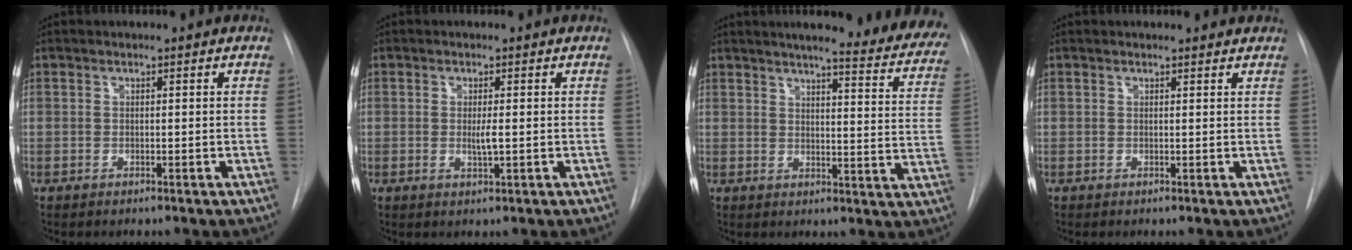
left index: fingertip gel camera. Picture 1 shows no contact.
{"total": 2.0, "force": [0.0, 0.3, 1.9], "torque": [-0.039, -0.003, 0.000]}
{"total": 23.3, "force": [20.6, 2.3, 10.6], "torque": [-0.129, -0.080, 0.223]}
{"total": 2.4, "force": [2.3, 0.7, 0.3], "torque": [-0.008, 0.004, 0.018]}